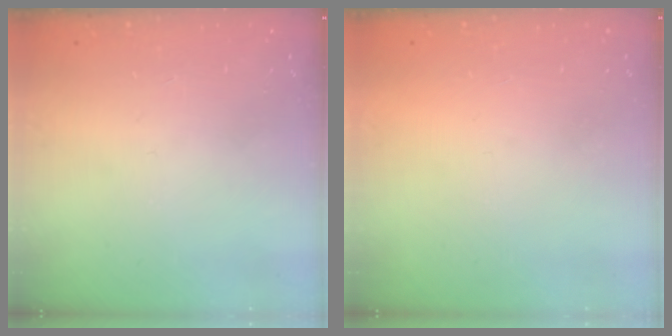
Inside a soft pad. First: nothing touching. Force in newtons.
{"total": 1.5, "press": 1.5, "slide": 0.1}